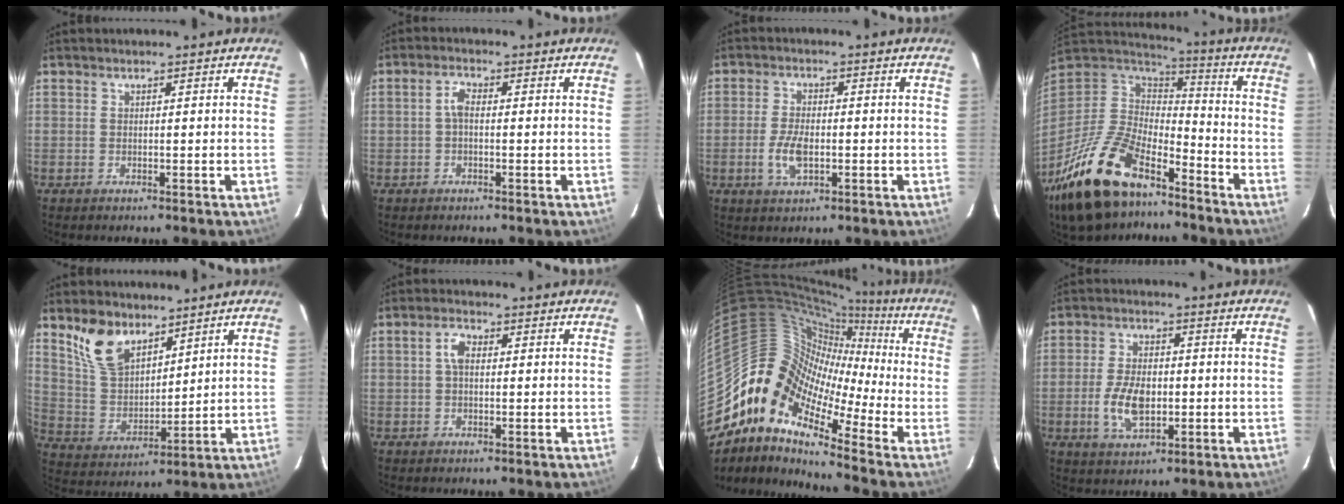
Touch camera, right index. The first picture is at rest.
{"total": 2.2, "force": [-0.4, 1.1, 1.9], "torque": [-0.040, 0.009, -0.007]}
{"total": 5.6, "force": [-1.4, 2.8, 4.6], "torque": [-0.097, -0.003, -0.025]}
{"total": 24.8, "force": [-16.6, 11.6, 14.3], "torque": [-0.305, -0.018, -0.285]}
{"total": 11.2, "force": [7.6, 5.9, 5.8], "torque": [-0.116, 0.015, 0.160]}
{"total": 3.0, "force": [0.3, 1.8, 2.4], "torque": [-0.048, 0.010, 0.007]}
{"total": 11.8, "force": [-4.0, 8.2, 7.6], "torque": [-0.115, 0.013, -0.104]}
{"total": 8.4, "force": [-1.6, 4.7, 6.7], "torque": [-0.136, -0.001, -0.024]}